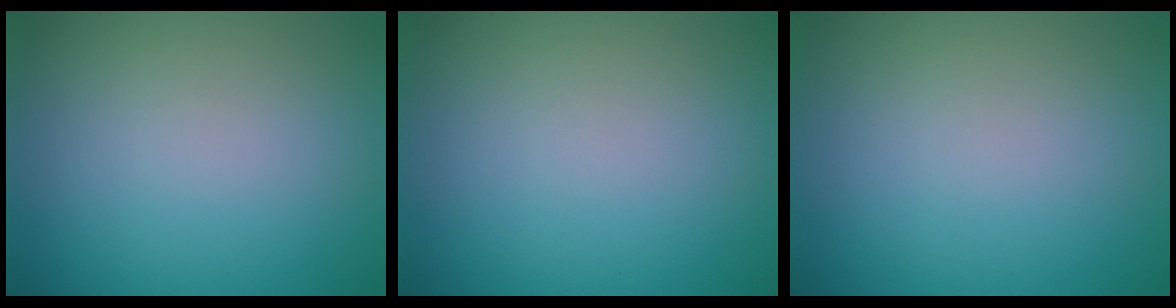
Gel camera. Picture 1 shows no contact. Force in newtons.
{"total": 0.0}
{"total": 0.0}